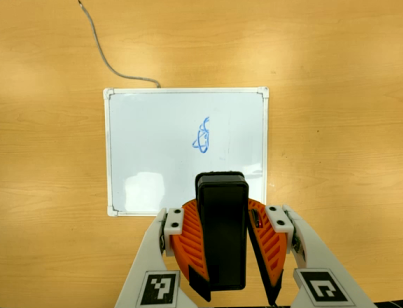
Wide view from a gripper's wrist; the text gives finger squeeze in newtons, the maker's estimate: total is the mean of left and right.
{"total": 12.1, "left": 11.4, "right": 12.7}